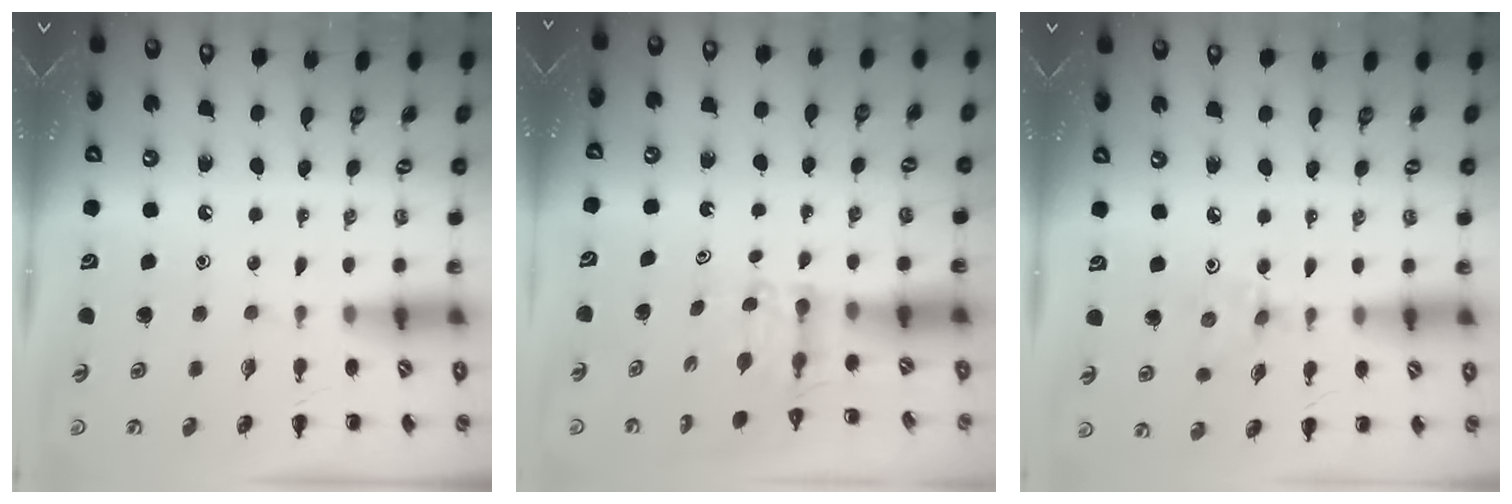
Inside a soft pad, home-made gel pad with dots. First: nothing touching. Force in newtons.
{"total": 3.7, "press": 3.6, "slide": 0.6}
{"total": 3.0, "press": 2.8, "slide": 0.9}